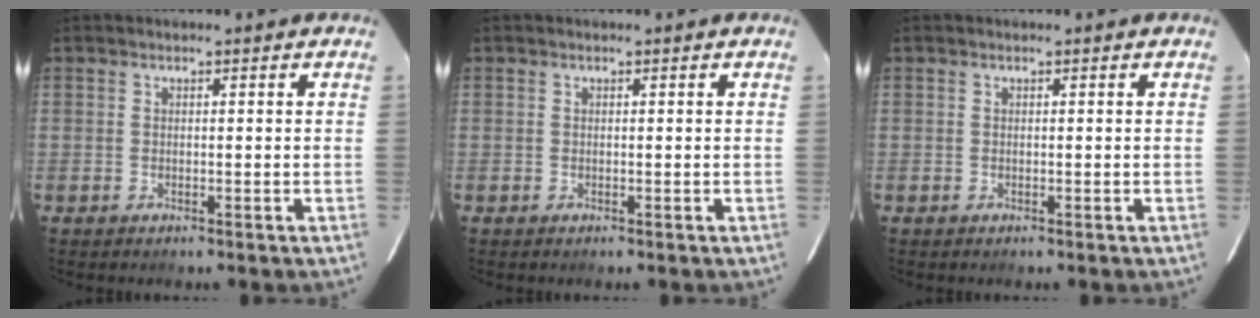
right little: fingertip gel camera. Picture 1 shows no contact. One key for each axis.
{"total": 0.0}
{"total": 0.0}